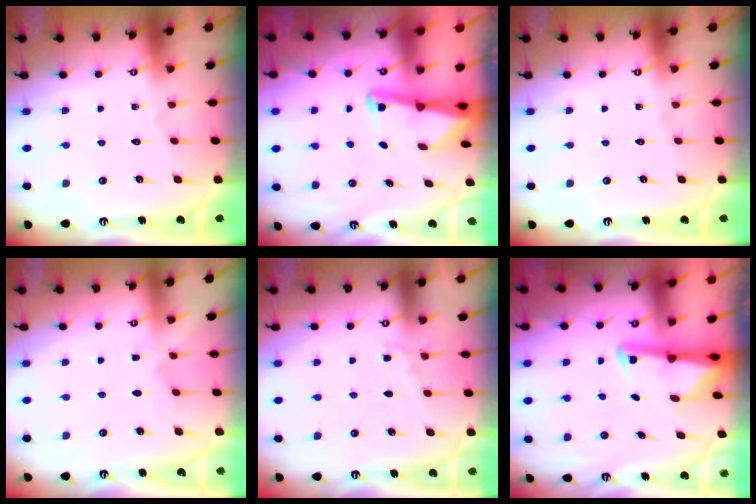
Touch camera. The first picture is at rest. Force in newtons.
{"total": 3.1, "press": 3.1, "slide": 0.4}
{"total": 0.0}
{"total": 2.8, "press": 2.8, "slide": 0.3}
{"total": 4.9, "press": 4.8, "slide": 0.5}
{"total": 2.8, "press": 2.7, "slide": 0.7}